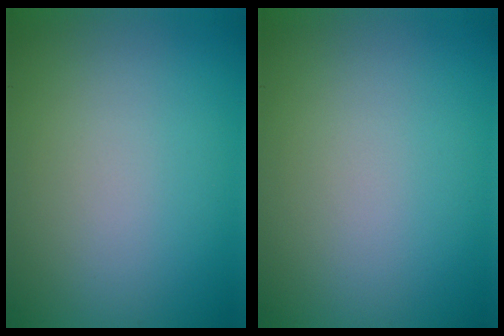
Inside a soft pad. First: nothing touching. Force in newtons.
{"total": 0.0}